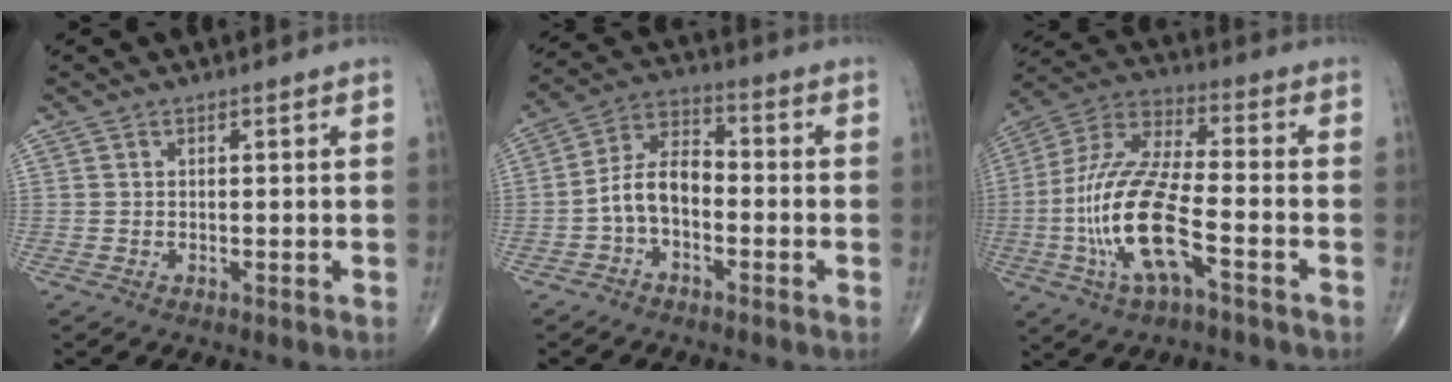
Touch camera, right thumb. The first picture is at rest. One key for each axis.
{"total": 8.0, "fx": -2.2, "fy": 4.8, "fz": 6.1, "tx": -0.107, "ty": 0.038, "tz": -0.053}
{"total": 17.7, "fx": -5.3, "fy": 5.7, "fz": 15.9, "tx": -0.344, "ty": 0.031, "tz": -0.101}